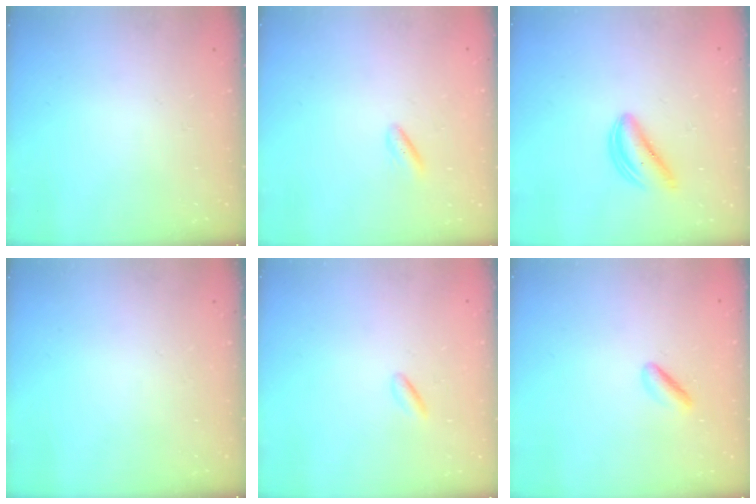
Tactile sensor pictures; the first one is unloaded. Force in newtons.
{"total": 2.0, "press": 1.7, "slide": 1.0}
{"total": 4.9, "press": 4.9, "slide": 0.5}
{"total": 0.0}
{"total": 0.9, "press": 0.7, "slide": 0.5}
{"total": 2.3, "press": 2.1, "slide": 0.9}